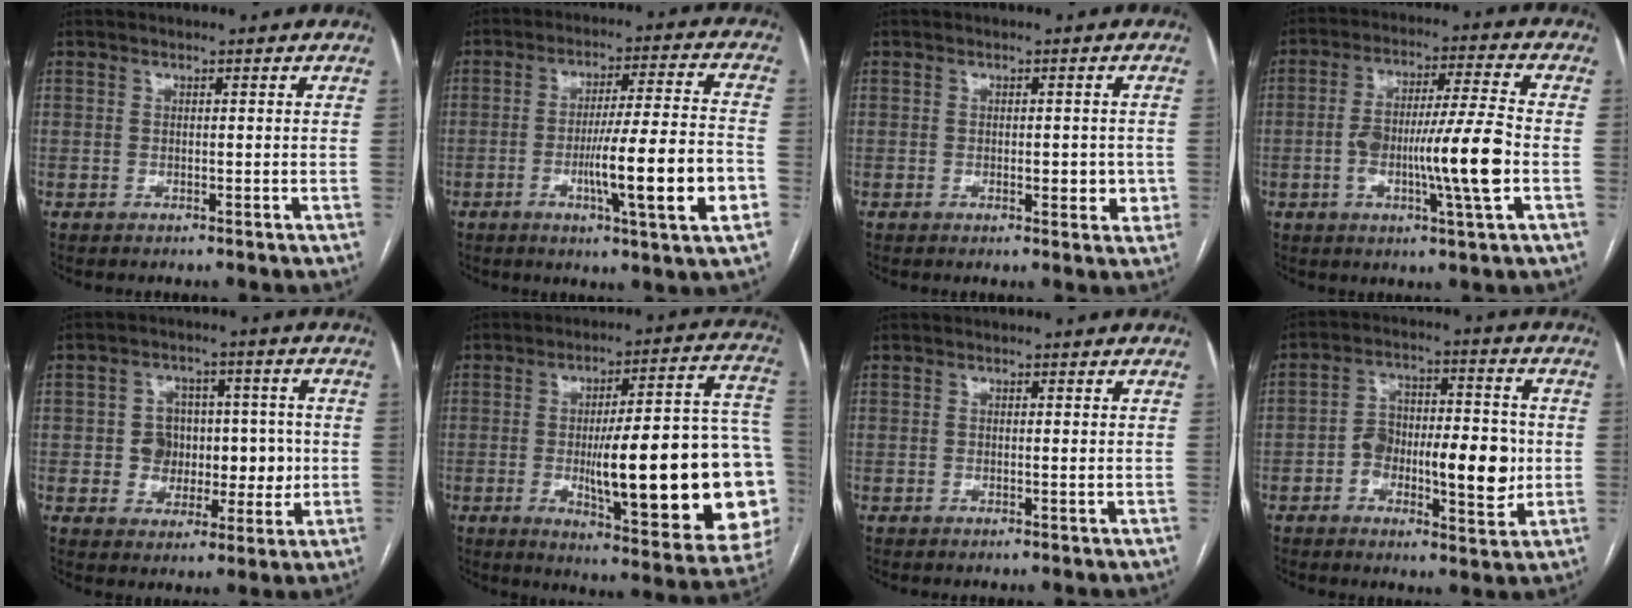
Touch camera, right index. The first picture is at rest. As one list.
[{"total": 14.5, "force": [-4.2, -0.1, 13.9], "torque": [-0.226, -0.008, -0.068]}, {"total": 3.6, "force": [-0.6, 1.7, 3.2], "torque": [-0.035, -0.001, -0.006]}, {"total": 12.6, "force": [-2.6, 0.3, 12.3], "torque": [-0.218, 0.004, -0.048]}, {"total": 8.1, "force": [-0.1, 7.0, 4.0], "torque": [-0.047, 0.031, 0.006]}, {"total": 28.7, "force": [-4.1, 4.4, 28.0], "torque": [-0.302, 0.006, -0.055]}, {"total": 0.5, "force": [-0.1, 0.1, 0.5], "torque": [-0.009, -0.001, -0.001]}, {"total": 13.0, "force": [-2.2, 5.2, 11.7], "torque": [-0.185, 0.021, -0.032]}]